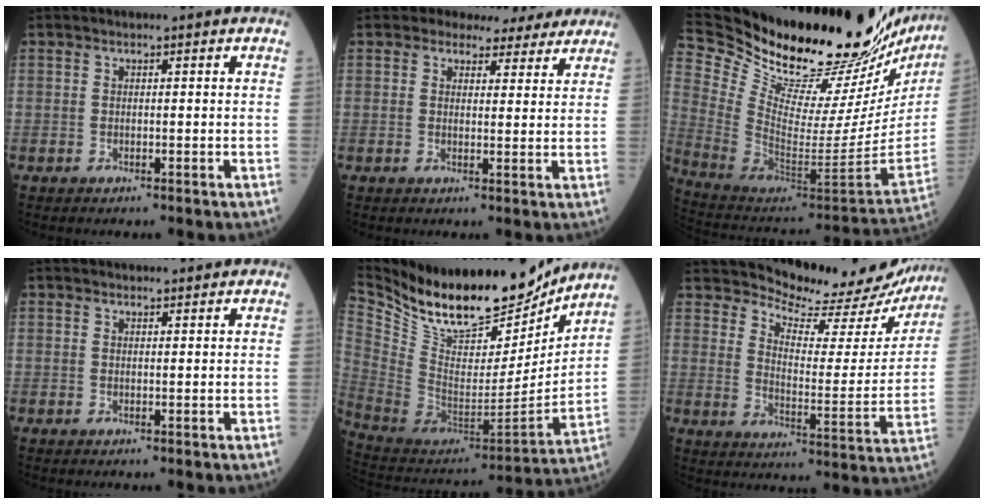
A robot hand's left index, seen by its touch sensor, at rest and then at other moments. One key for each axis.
{"total": 7.2, "fx": 6.5, "fy": 3.0, "fz": 0.7, "tx": 0.007, "ty": 0.006, "tz": 0.061}
{"total": 35.5, "fx": 31.0, "fy": 5.3, "fz": 16.5, "tx": -0.285, "ty": -0.134, "tz": 0.445}
{"total": 1.2, "fx": 1.1, "fy": 0.3, "fz": 0.2, "tx": -0.007, "ty": 0.006, "tz": 0.017}
{"total": 22.8, "fx": 18.8, "fy": 7.4, "fz": 10.4, "tx": -0.208, "ty": -0.026, "tz": 0.321}
{"total": 18.5, "fx": 17.8, "fy": 3.9, "fz": 3.3, "tx": -0.035, "ty": -0.071, "tz": 0.214}